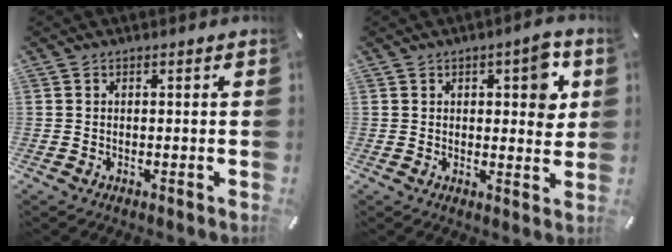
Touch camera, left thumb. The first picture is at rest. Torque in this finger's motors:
{"motor_torque": [0.16, 0.17, 0.34, 0.10, 0.04]}